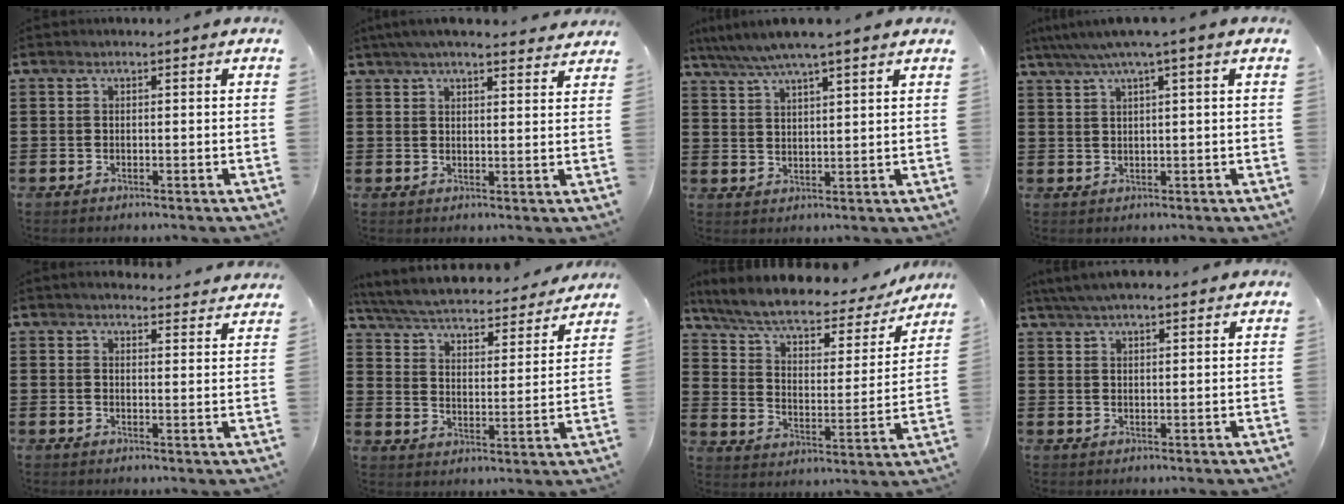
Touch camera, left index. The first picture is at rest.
{"total": 4.5, "force": [4.1, 0.6, 1.7], "torque": [-0.044, -0.004, 0.076]}
{"total": 4.9, "force": [4.1, 0.0, 2.8], "torque": [-0.065, -0.014, 0.070]}
{"total": 3.4, "force": [1.6, -0.3, 3.0], "torque": [-0.060, -0.001, 0.026]}
{"total": 3.0, "force": [3.0, -0.1, 0.3], "torque": [-0.006, -0.017, 0.052]}
{"total": 4.7, "force": [4.5, 0.2, 1.2], "torque": [-0.048, -0.035, 0.071]}
{"total": 7.2, "force": [5.8, 1.8, 4.0], "torque": [-0.101, -0.033, 0.095]}
{"total": 4.2, "force": [3.7, 0.4, 1.8], "torque": [-0.045, 0.000, 0.069]}